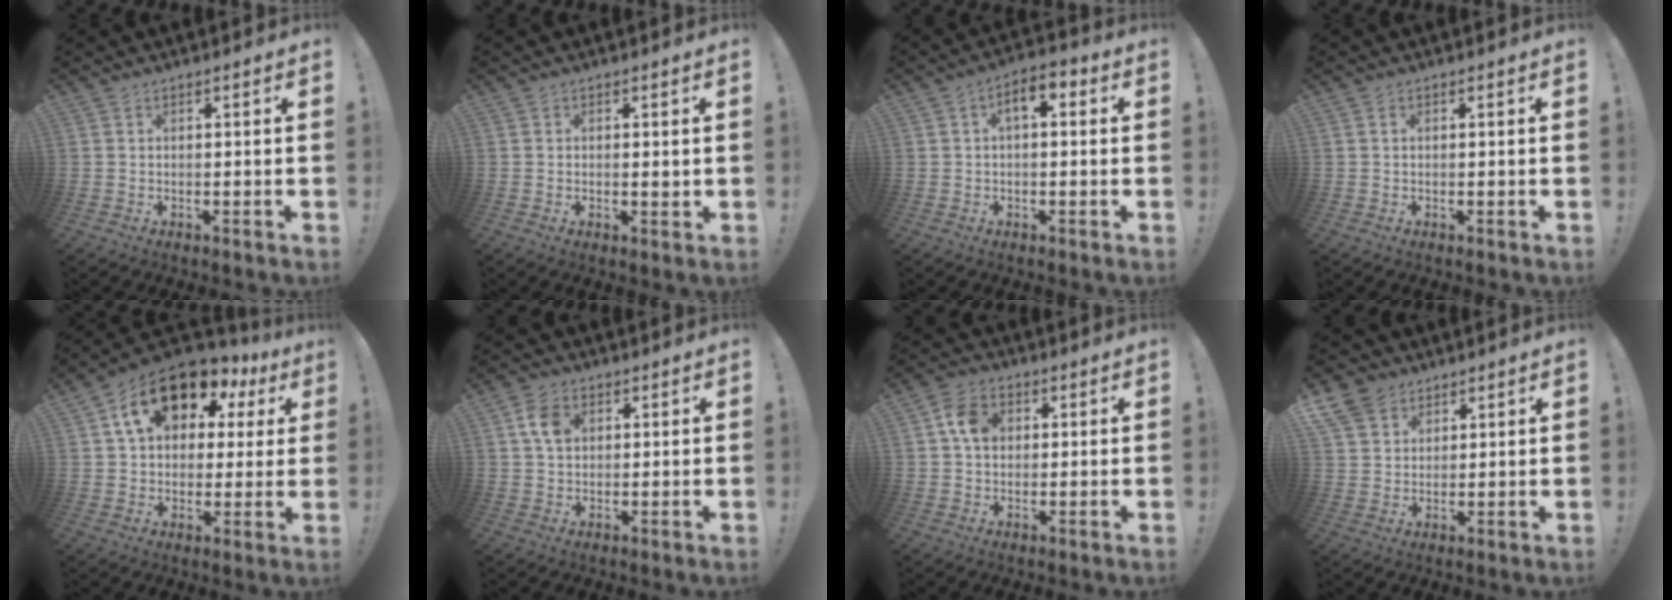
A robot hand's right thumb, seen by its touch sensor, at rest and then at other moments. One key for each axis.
{"total": 1.2, "fx": 0.2, "fy": 0.5, "fz": 1.0, "tx": -0.015, "ty": -0.001, "tz": 0.003}
{"total": 5.9, "fx": 1.1, "fy": 3.0, "fz": 5.0, "tx": -0.067, "ty": -0.002, "tz": 0.015}
{"total": 0.5, "fx": 0.1, "fy": 0.2, "fz": 0.5, "tx": -0.012, "ty": 0.002, "tz": 0.003}
{"total": 17.4, "fx": 9.0, "fy": 10.6, "fz": 10.5, "tx": -0.171, "ty": -0.038, "tz": 0.160}
{"total": 6.5, "fx": 1.9, "fy": 4.8, "fz": 3.9, "tx": -0.059, "ty": 0.007, "tz": 0.036}
{"total": 7.2, "fx": 1.4, "fy": 5.5, "fz": 4.4, "tx": -0.069, "ty": 0.009, "tz": 0.029}
{"total": 8.0, "fx": 5.0, "fy": 5.7, "fz": 2.4, "tx": -0.048, "ty": -0.022, "tz": 0.102}